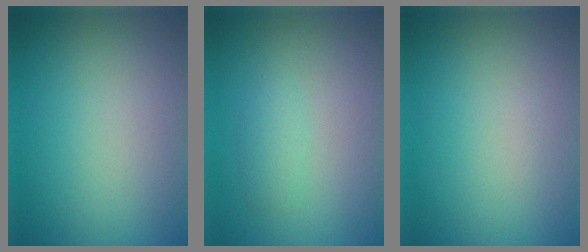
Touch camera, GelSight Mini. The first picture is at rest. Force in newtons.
{"total": 1.5, "press": 1.4, "slide": 0.1}
{"total": 0.0}